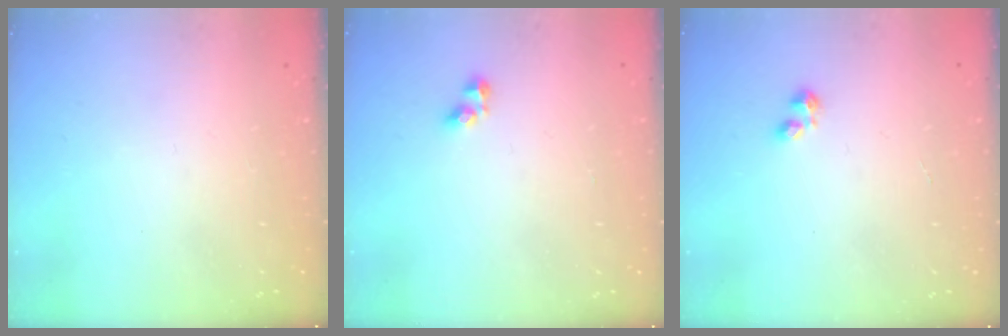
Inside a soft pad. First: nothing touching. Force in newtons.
{"total": 3.7, "press": 3.6, "slide": 0.5}
{"total": 1.8, "press": 1.7, "slide": 0.5}